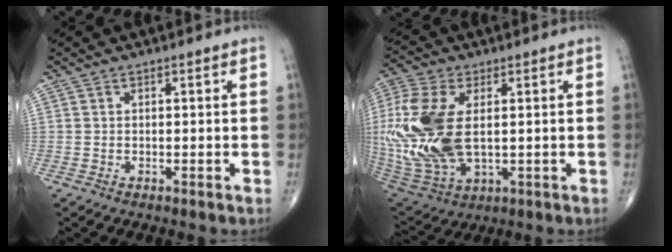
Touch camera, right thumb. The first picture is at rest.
{"total": 21.2, "force": [1.6, 11.7, 17.6], "torque": [-0.416, -0.019, 0.036]}